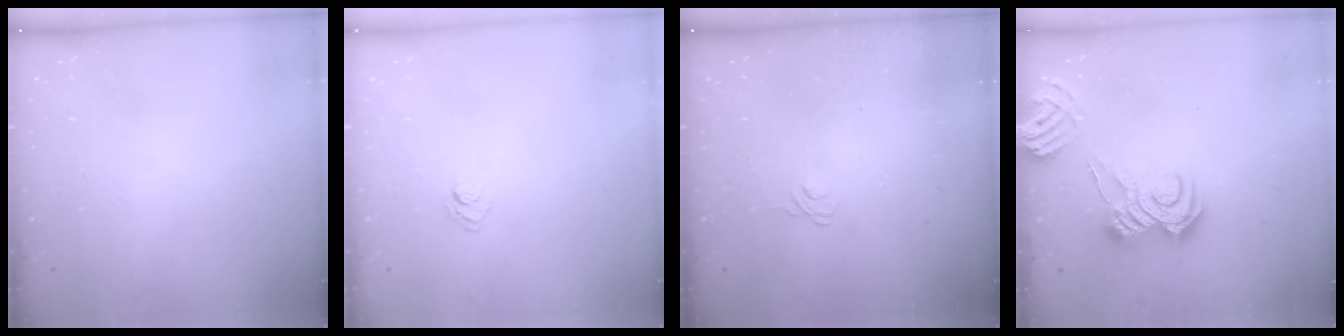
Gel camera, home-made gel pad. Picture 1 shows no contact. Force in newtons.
{"total": 2.6, "press": 2.3, "slide": 1.1}
{"total": 2.5, "press": 2.1, "slide": 1.3}
{"total": 10.7, "press": 10.6, "slide": 1.2}